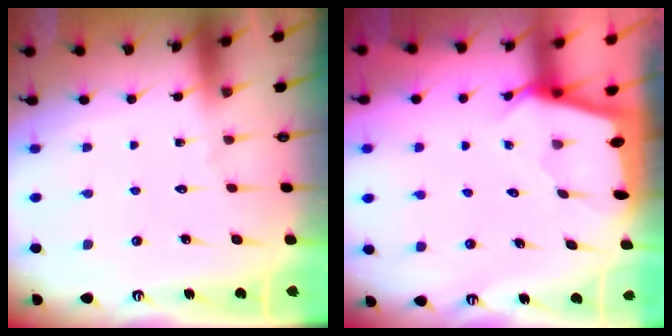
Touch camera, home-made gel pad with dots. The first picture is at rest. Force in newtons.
{"total": 2.1, "press": 2.1, "slide": 0.2}